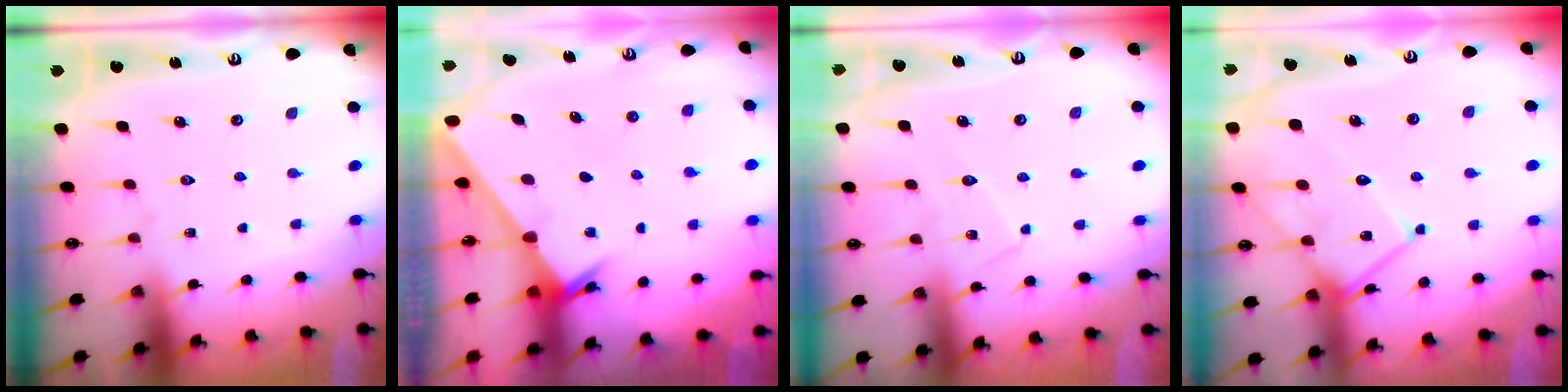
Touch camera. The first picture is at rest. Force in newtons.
{"total": 2.2, "press": 2.2, "slide": 0.2}
{"total": 6.0, "press": 6.0, "slide": 0.4}
{"total": 14.8, "press": 14.7, "slide": 1.2}